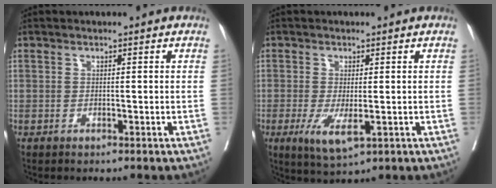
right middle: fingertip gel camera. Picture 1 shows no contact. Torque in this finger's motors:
{"motor_torque": [0.81, -0.95, 0.06, 0.08]}